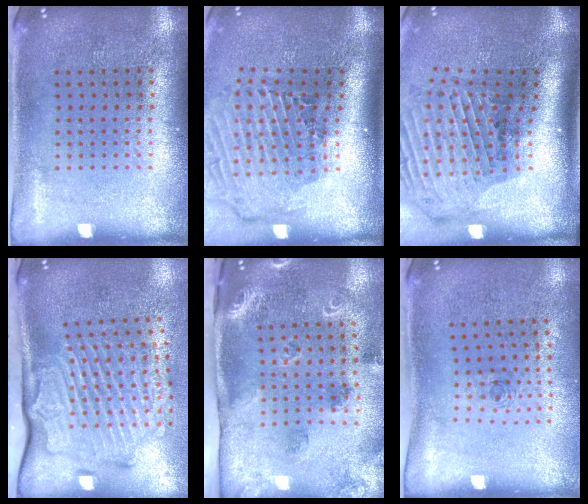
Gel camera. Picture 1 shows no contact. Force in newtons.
{"total": 2.9, "press": 1.9, "slide": 2.1}
{"total": 2.9, "press": 2.1, "slide": 1.9}
{"total": 3.2, "press": 2.2, "slide": 2.3}
{"total": 1.9, "press": 1.8, "slide": 0.6}
{"total": 0.7, "press": 0.2, "slide": 0.6}